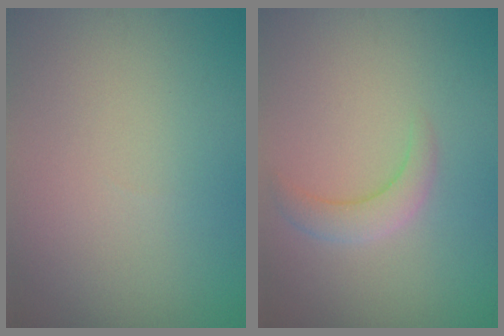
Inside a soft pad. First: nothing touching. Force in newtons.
{"total": 2.1, "press": 2.1, "slide": 0.3}